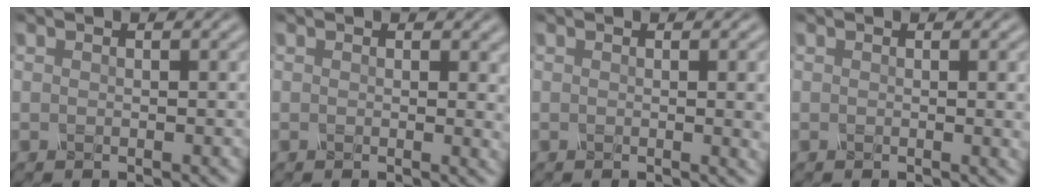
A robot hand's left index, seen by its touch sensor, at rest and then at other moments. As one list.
[{"total": 1.5, "force": [0.3, 0.4, 1.4], "torque": [-0.013, -0.003, 0.002]}, {"total": 3.1, "force": [0.1, 1.0, 3.0], "torque": [-0.026, 0.001, -0.002]}, {"total": 2.0, "force": [0.1, 0.6, 1.9], "torque": [-0.016, -0.001, -0.003]}]